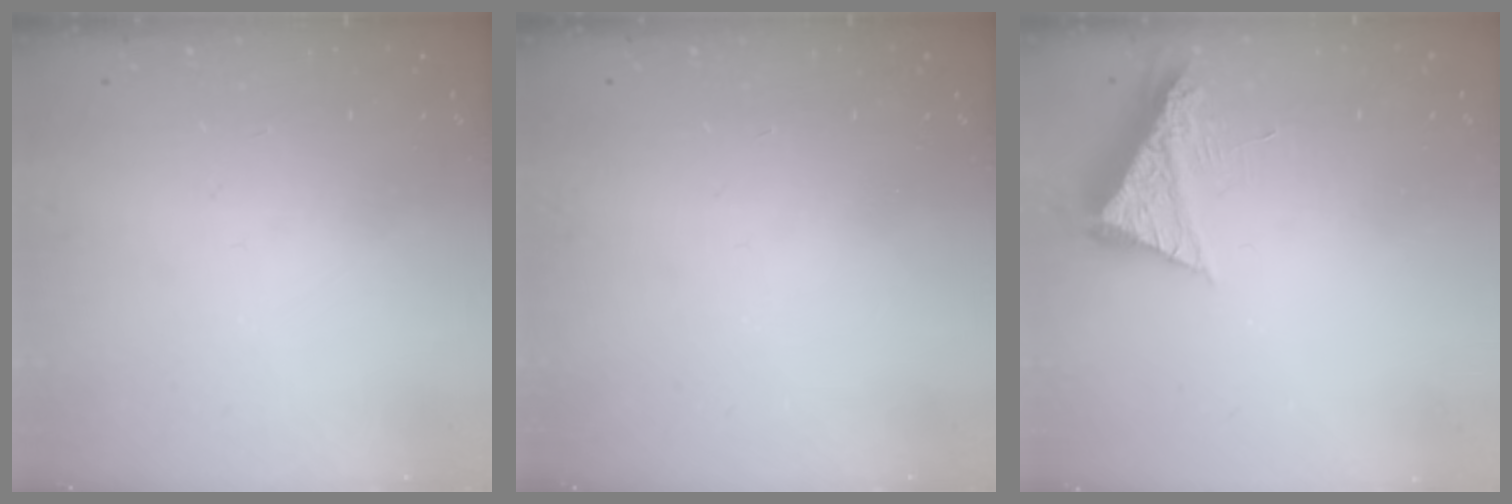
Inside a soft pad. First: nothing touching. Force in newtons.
{"total": 0.0}
{"total": 8.1, "press": 8.1, "slide": 0.8}